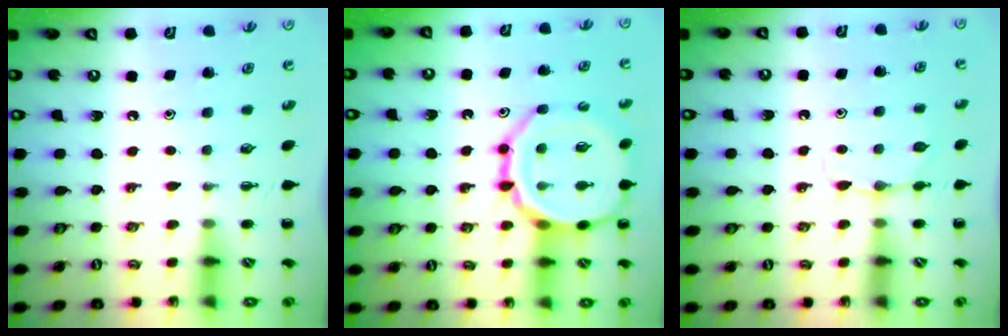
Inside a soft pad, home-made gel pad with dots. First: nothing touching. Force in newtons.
{"total": 16.6, "press": 16.5, "slide": 2.1}
{"total": 4.7, "press": 4.5, "slide": 1.4}